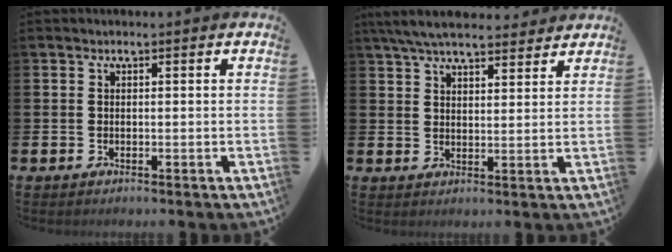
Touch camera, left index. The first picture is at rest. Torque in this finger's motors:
{"motor_torque": [1.01, -1.12, 0.87, 0.21]}